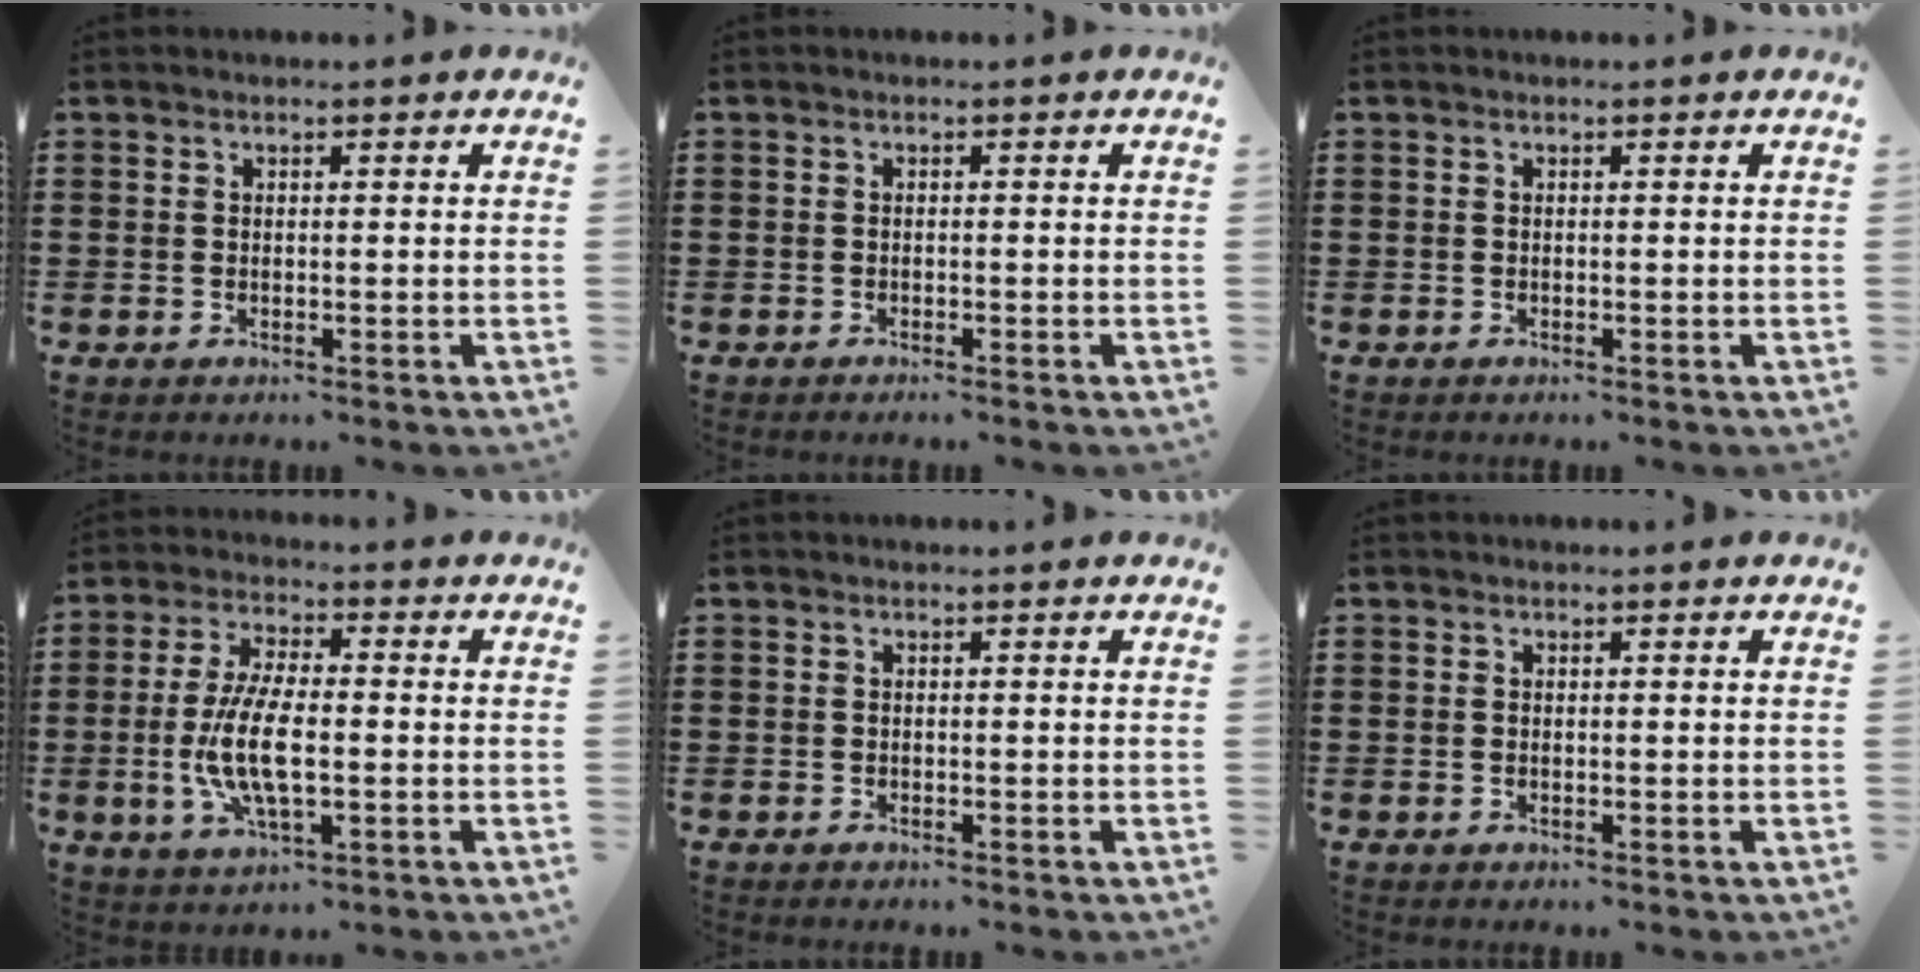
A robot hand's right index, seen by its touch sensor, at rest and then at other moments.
{"total": 0.7, "force": [-0.7, -0.2, 0.1], "torque": [-0.002, -0.004, -0.014]}
{"total": 0.0}
{"total": 9.8, "force": [-1.6, 3.6, 8.9], "torque": [-0.199, -0.013, -0.034]}
{"total": 0.6, "force": [-0.5, -0.1, 0.0], "torque": [0.000, -0.003, -0.011]}
{"total": 0.0}